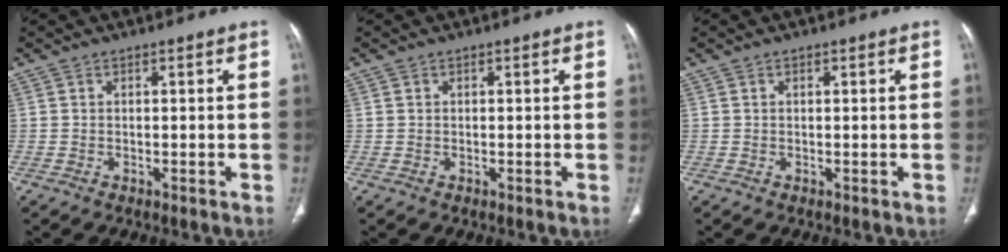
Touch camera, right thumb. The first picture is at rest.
{"total": 0.0}
{"total": 0.0}